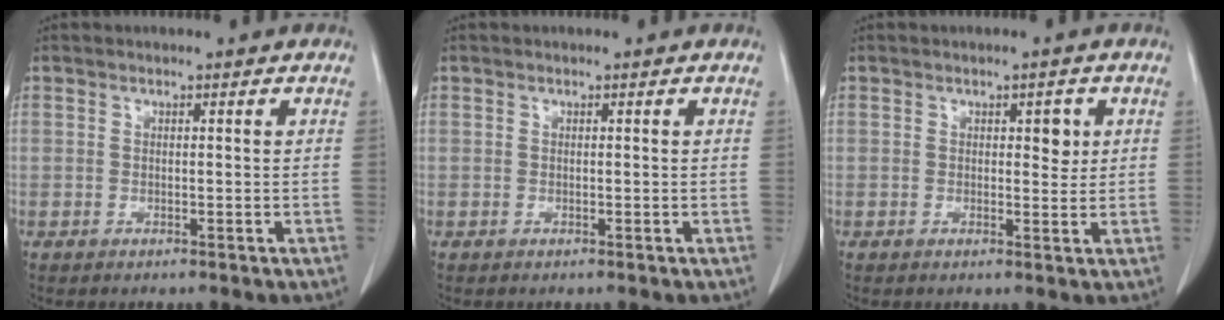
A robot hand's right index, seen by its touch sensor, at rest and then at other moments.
{"total": 0.0}
{"total": 2.6, "force": [0.9, 1.3, 2.1], "torque": [-0.024, -0.001, 0.011]}